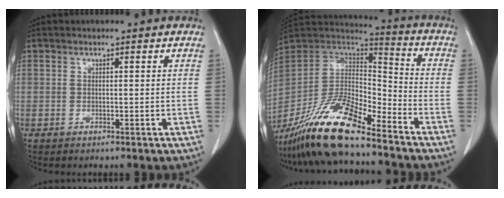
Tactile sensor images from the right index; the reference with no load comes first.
{"total": 17.6, "force": [-13.2, 3.9, 11.0], "torque": [-0.218, -0.003, -0.247]}